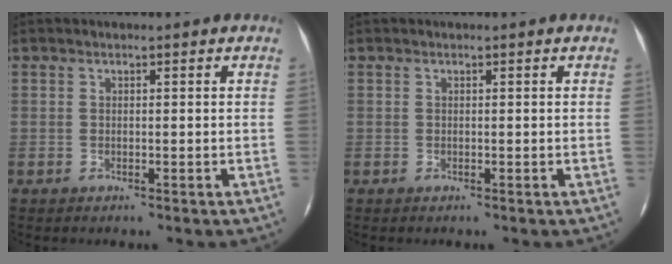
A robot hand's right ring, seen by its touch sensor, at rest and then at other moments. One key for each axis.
{"total": 0.0}